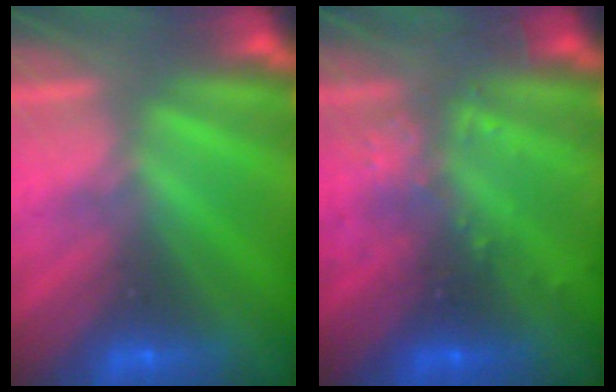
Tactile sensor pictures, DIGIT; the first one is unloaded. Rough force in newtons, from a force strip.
{"total": 3.0}